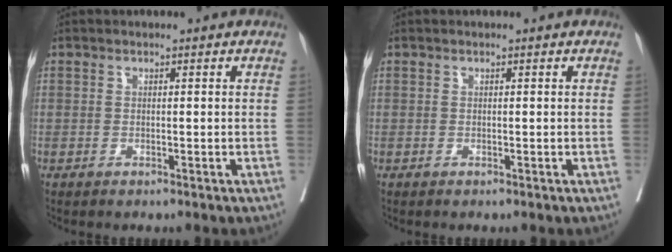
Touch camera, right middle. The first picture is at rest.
{"total": 0.0}